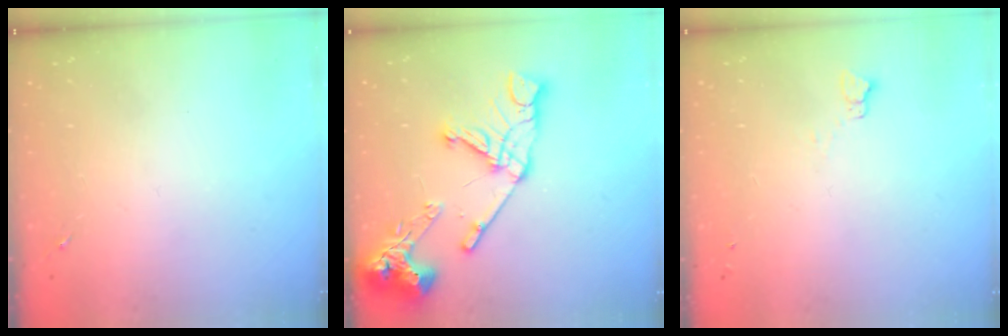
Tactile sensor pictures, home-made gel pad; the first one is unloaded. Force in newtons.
{"total": 19.0, "press": 18.8, "slide": 2.2}
{"total": 2.3, "press": 2.3, "slide": 0.2}